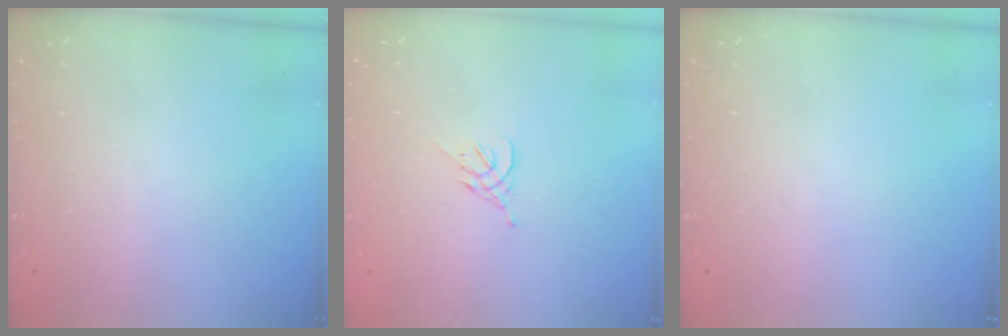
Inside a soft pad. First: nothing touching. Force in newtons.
{"total": 2.6, "press": 2.5, "slide": 0.7}
{"total": 0.0}